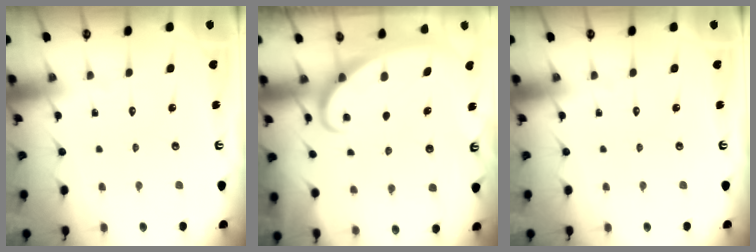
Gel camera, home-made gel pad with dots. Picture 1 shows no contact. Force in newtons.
{"total": 2.2, "press": 2.2, "slide": 0.3}
{"total": 0.0}